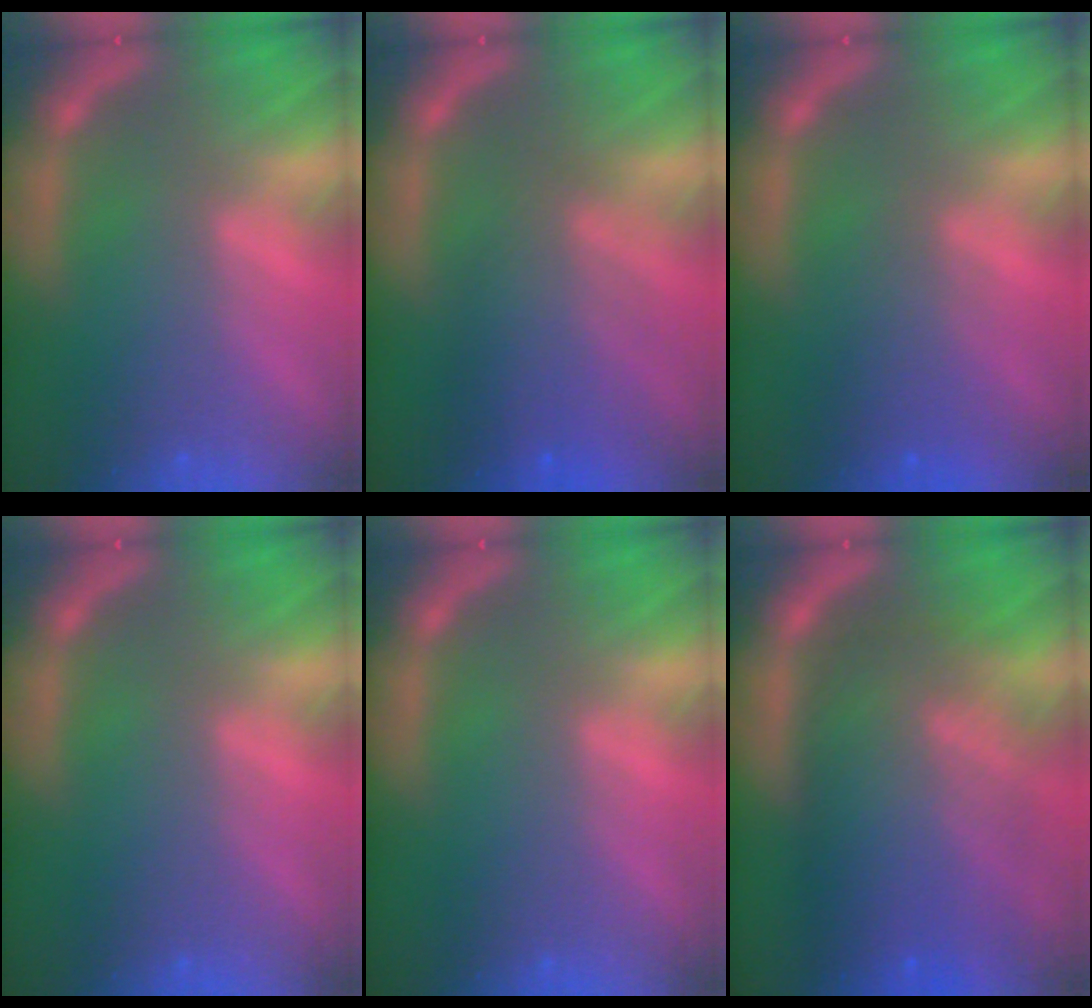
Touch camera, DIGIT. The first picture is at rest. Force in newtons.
{"total": 5.0}
{"total": 2.5}
{"total": 0.0}
{"total": 0.0}
{"total": 10.1}